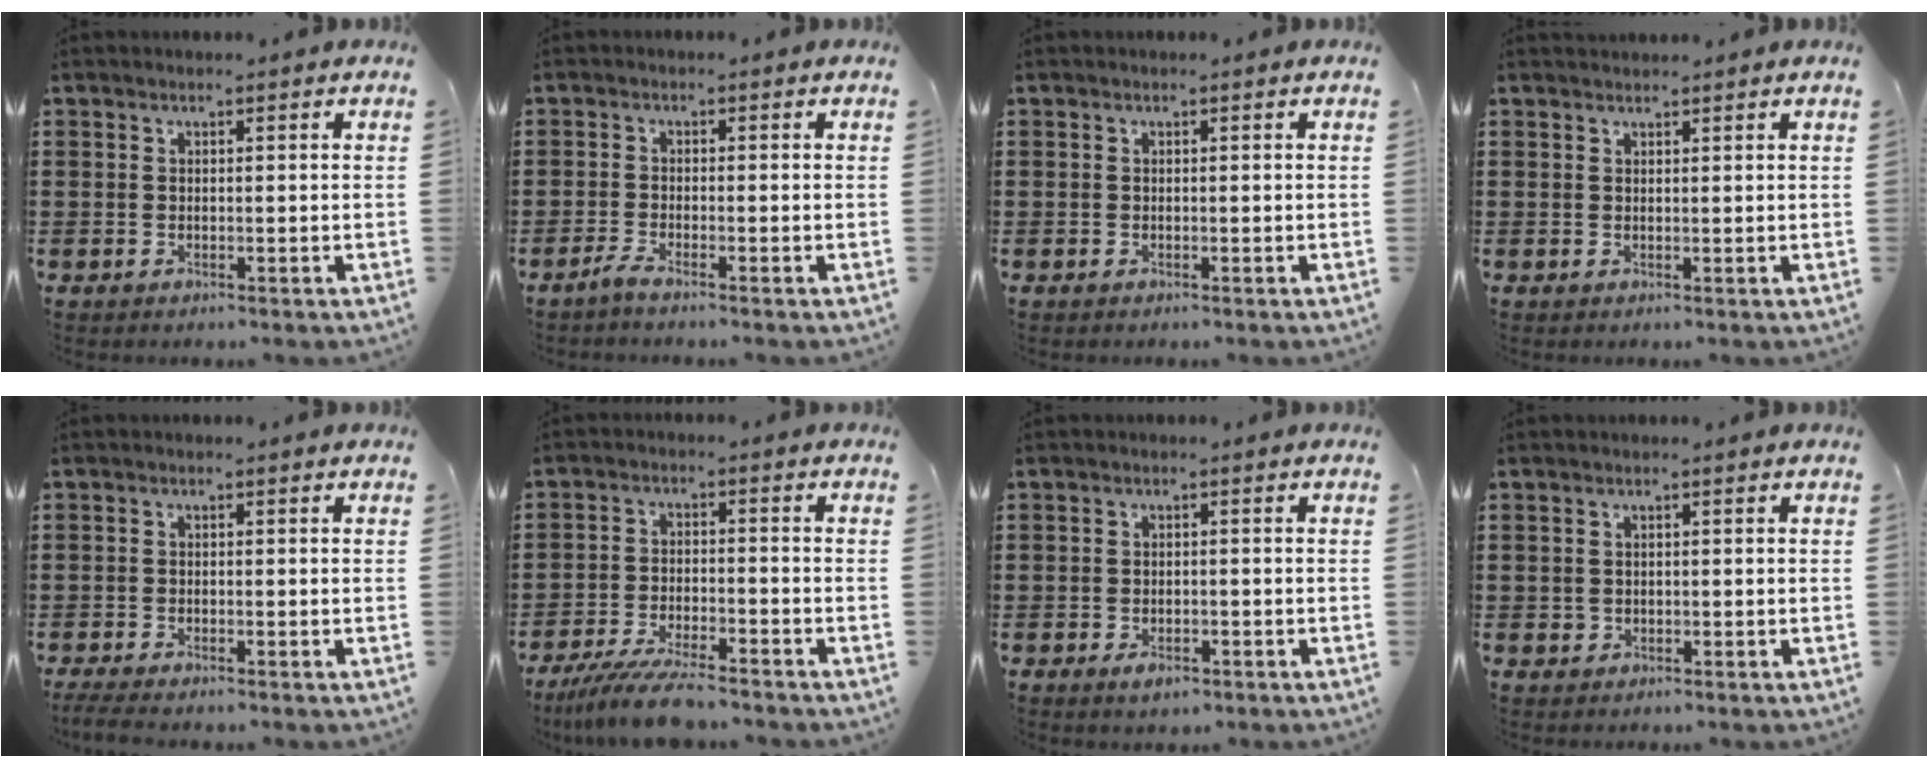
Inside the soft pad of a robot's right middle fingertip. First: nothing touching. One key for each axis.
{"total": 1.6, "fx": -1.2, "fy": -0.1, "fz": 1.0, "tx": -0.024, "ty": -0.003, "tz": -0.026}
{"total": 0.0}
{"total": 1.0, "fx": 1.0, "fy": -0.1, "fz": 0.0, "tx": -0.002, "ty": -0.001, "tz": 0.019}
{"total": 1.3, "fx": -1.2, "fy": 0.1, "fz": 0.7, "tx": -0.019, "ty": -0.004, "tz": -0.024}
{"total": 6.9, "fx": -6.2, "fy": 0.4, "fz": 3.1, "tx": -0.071, "ty": -0.009, "tz": -0.119}
{"total": 1.6, "fx": -1.1, "fy": 0.8, "fz": 0.8, "tx": -0.018, "ty": -0.003, "tz": -0.021}
{"total": 0.6, "fx": 0.0, "fy": 0.6, "fz": 0.2, "tx": -0.005, "ty": 0.005, "tz": -0.002}